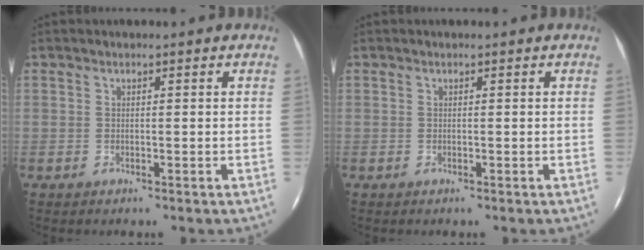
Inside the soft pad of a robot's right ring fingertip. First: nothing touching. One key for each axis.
{"total": 0.0}